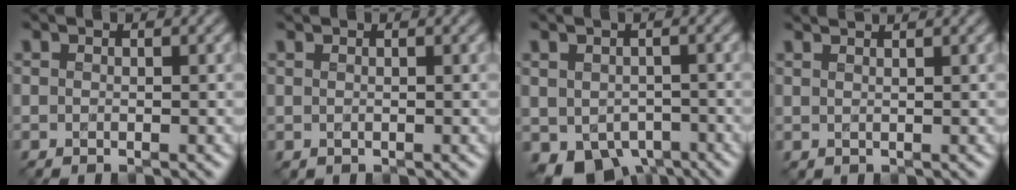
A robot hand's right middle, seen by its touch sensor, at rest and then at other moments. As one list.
[{"total": 0.7, "force": [0.7, 0.1, -0.1], "torque": [-0.001, -0.004, 0.006]}, {"total": 4.6, "force": [-2.6, 3.1, 2.1], "torque": [-0.037, -0.027, -0.023]}, {"total": 2.5, "force": [2.4, 0.6, 0.7], "torque": [0.003, 0.008, 0.010]}]